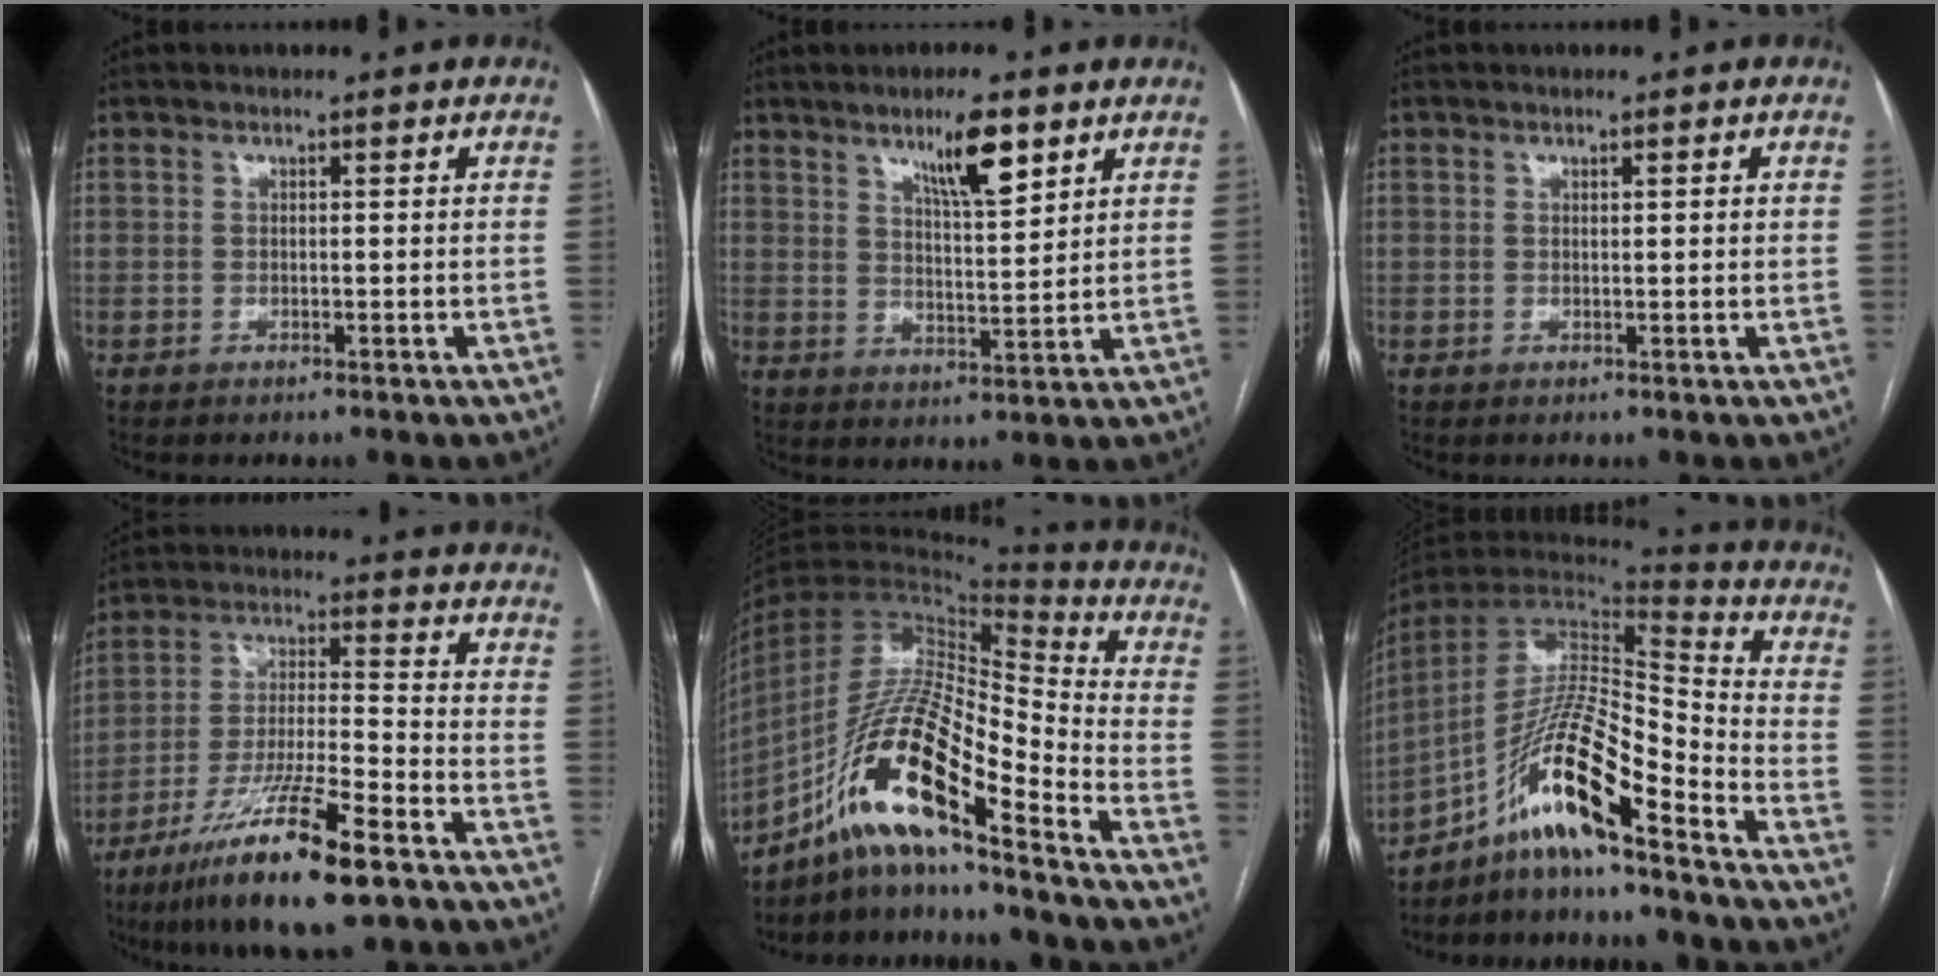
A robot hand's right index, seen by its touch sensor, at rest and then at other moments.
{"total": 7.9, "force": [4.8, 1.3, 6.0], "torque": [-0.105, -0.003, 0.084]}
{"total": 0.8, "force": [0.3, 0.1, 0.8], "torque": [-0.014, 0.002, 0.004]}
{"total": 16.7, "force": [-10.4, 1.6, 13.0], "torque": [-0.252, -0.037, -0.188]}
{"total": 17.2, "force": [-10.4, 2.1, 13.6], "torque": [-0.258, 0.007, -0.184]}
{"total": 16.0, "force": [-10.8, 1.1, 11.8], "torque": [-0.225, 0.009, -0.195]}